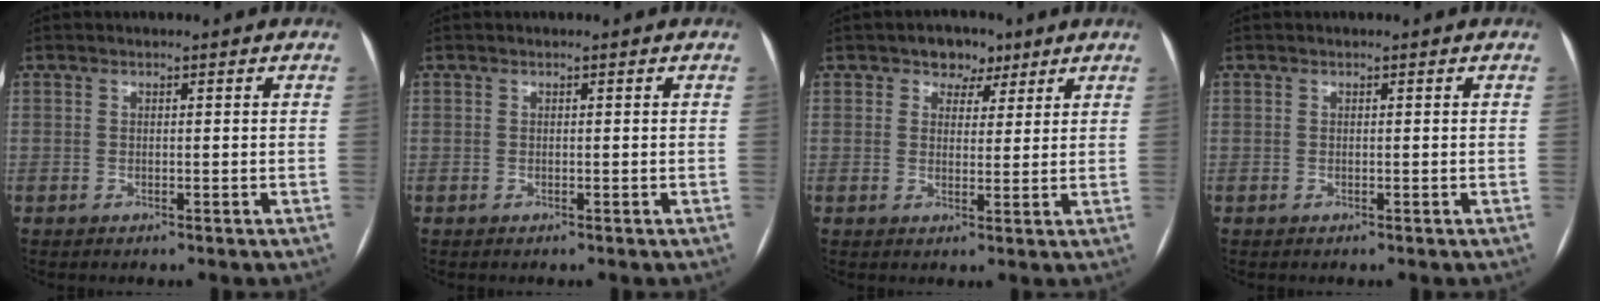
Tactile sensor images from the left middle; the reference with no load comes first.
{"total": 0.0}
{"total": 4.2, "force": [2.6, 3.0, 1.3], "torque": [-0.008, 0.007, 0.037]}
{"total": 0.0}